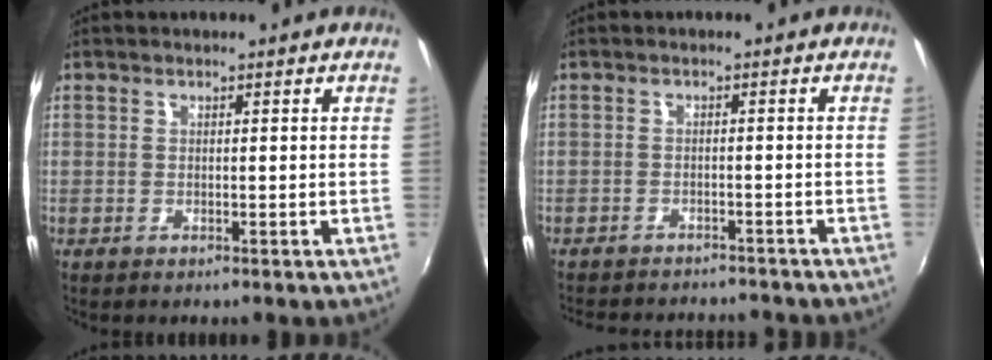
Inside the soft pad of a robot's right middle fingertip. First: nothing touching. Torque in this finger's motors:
{"motor_torque": [0.30, -0.52, 0.05, 0.01]}